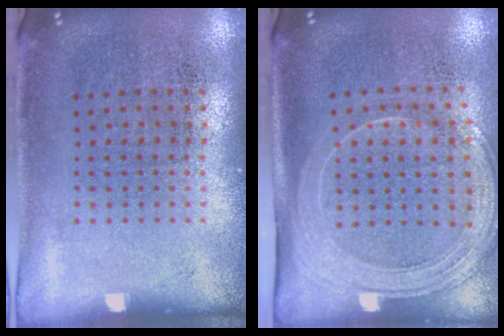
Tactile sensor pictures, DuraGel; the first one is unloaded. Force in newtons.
{"total": 2.0, "press": 1.8, "slide": 1.0}